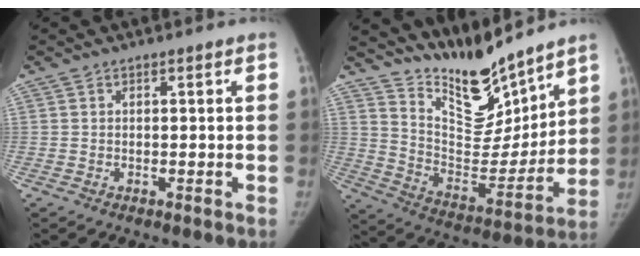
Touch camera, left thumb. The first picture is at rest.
{"total": 16.8, "force": [14.7, 4.6, 6.7], "torque": [-0.060, -0.113, 0.264]}